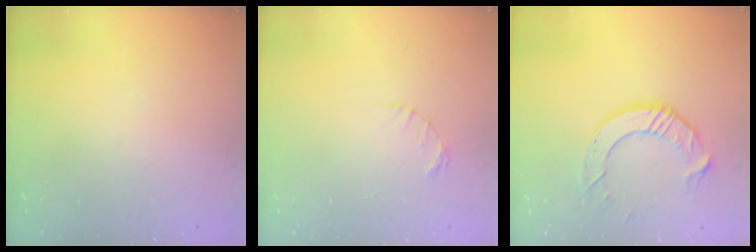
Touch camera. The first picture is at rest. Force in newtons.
{"total": 1.4, "press": 1.4, "slide": 0.2}
{"total": 9.7, "press": 9.7, "slide": 0.8}